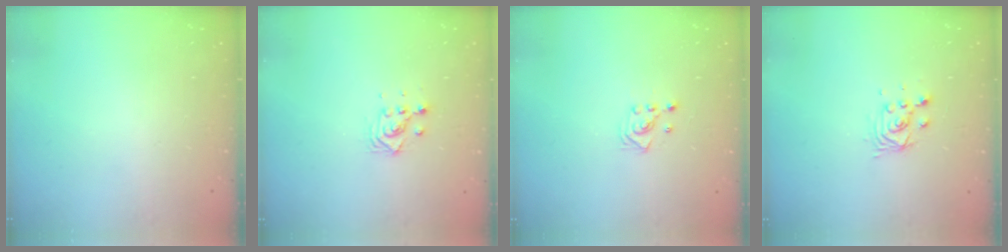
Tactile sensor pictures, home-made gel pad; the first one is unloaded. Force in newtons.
{"total": 3.8, "press": 3.8, "slide": 0.3}
{"total": 2.9, "press": 2.9, "slide": 0.4}
{"total": 3.8, "press": 3.8, "slide": 0.2}